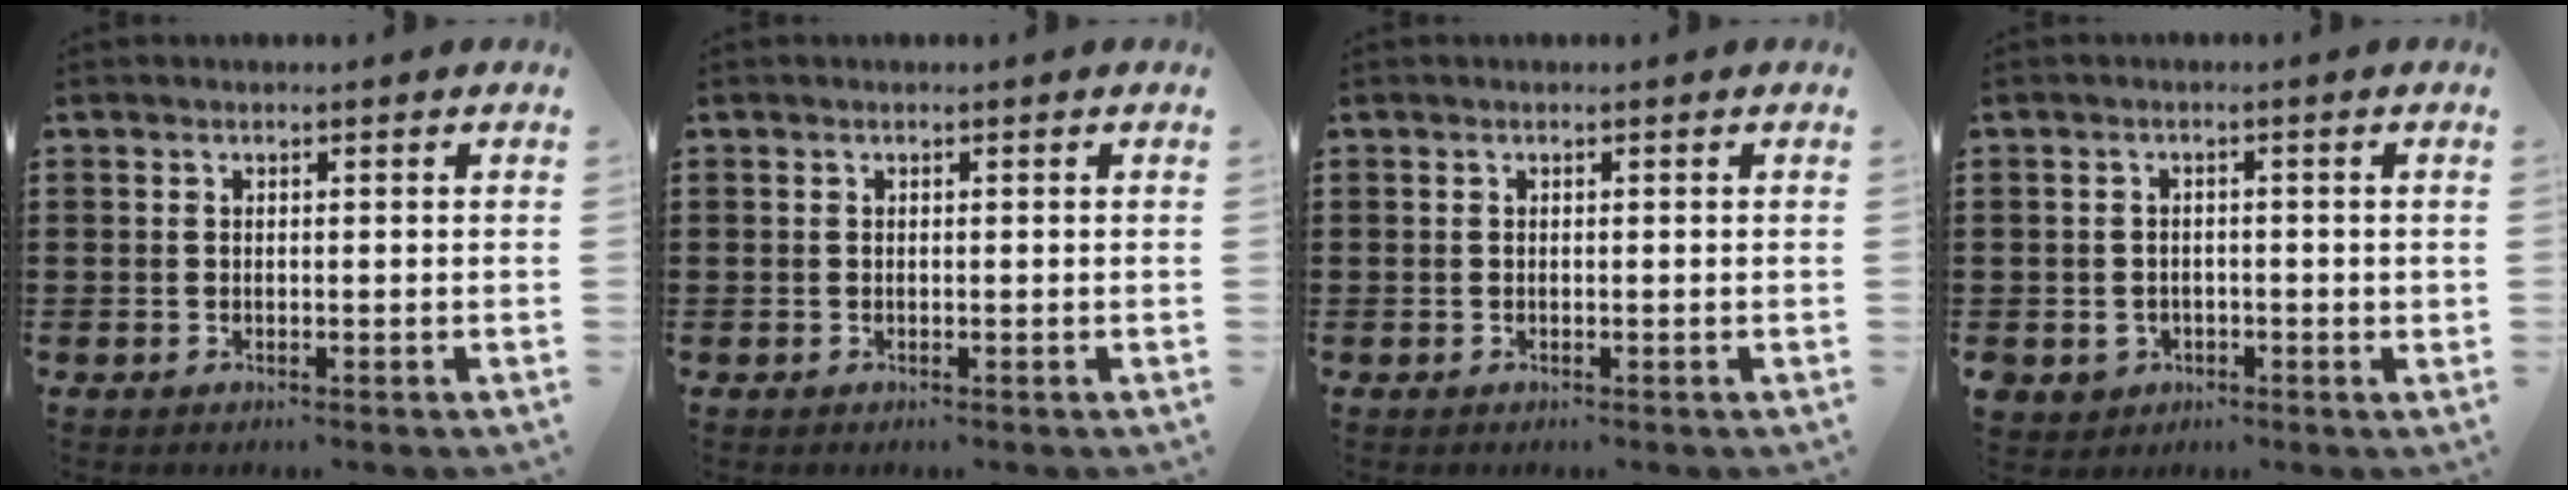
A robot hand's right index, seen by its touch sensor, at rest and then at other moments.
{"total": 0.0}
{"total": 0.0}
{"total": 2.2, "force": [-0.8, 1.9, 0.5], "torque": [-0.017, 0.002, -0.020]}